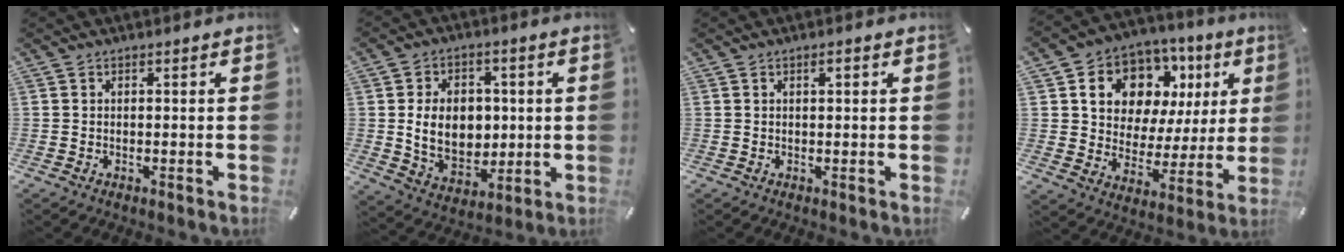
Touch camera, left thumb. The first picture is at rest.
{"total": 12.3, "force": [0.8, 9.5, 7.7], "torque": [-0.132, 0.007, 0.018]}
{"total": 1.4, "force": [0.5, 0.5, 1.2], "torque": [-0.015, 0.001, 0.006]}
{"total": 12.1, "force": [6.1, 9.5, 4.4], "torque": [-0.078, -0.044, 0.115]}